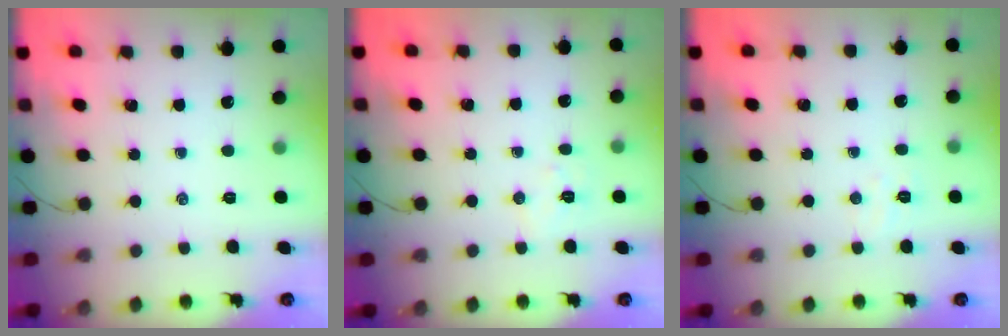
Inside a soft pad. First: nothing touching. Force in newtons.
{"total": 5.1, "press": 5.0, "slide": 1.1}
{"total": 3.8, "press": 3.7, "slide": 1.0}